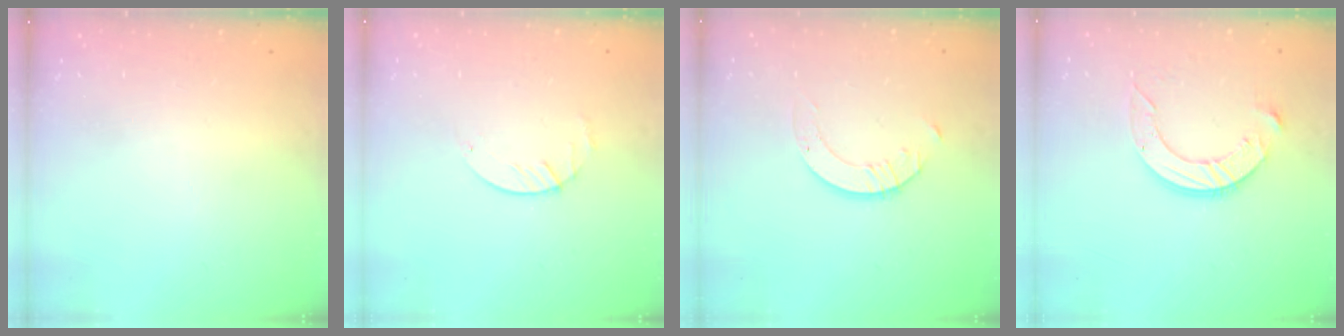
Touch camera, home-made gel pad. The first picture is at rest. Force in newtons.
{"total": 1.8, "press": 1.8, "slide": 0.2}
{"total": 2.1, "press": 2.1, "slide": 0.2}
{"total": 10.0, "press": 10.0, "slide": 1.0}